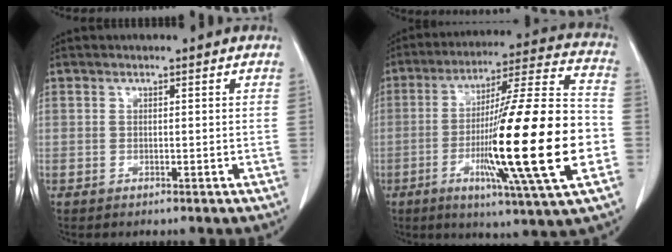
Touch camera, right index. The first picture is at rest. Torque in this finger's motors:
{"motor_torque": [2.14, 0.00, 1.05, 0.21]}